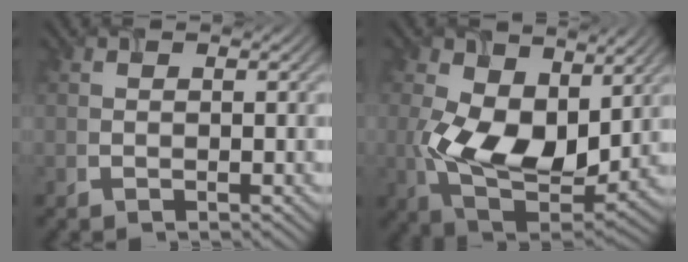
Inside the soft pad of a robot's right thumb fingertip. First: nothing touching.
{"total": 11.5, "force": [1.9, 7.3, 8.7], "torque": [-0.188, -0.023, 0.038]}